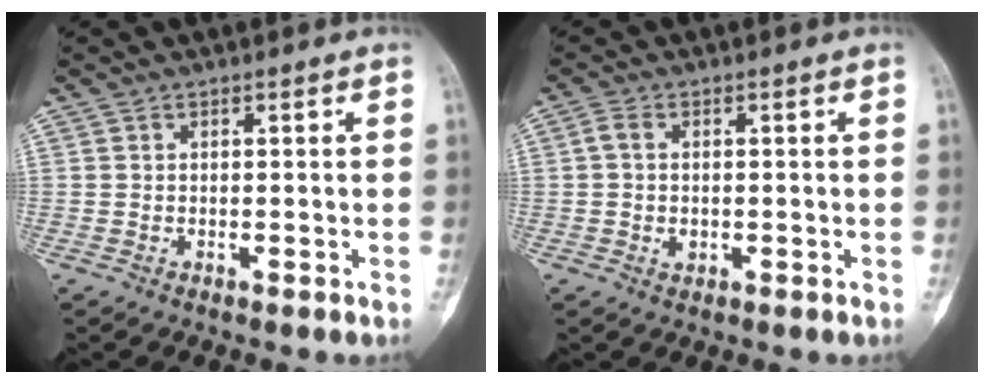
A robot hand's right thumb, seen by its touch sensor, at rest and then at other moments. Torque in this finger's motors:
{"motor_torque": [0.00, 0.00, 0.04, 0.15, 0.00]}